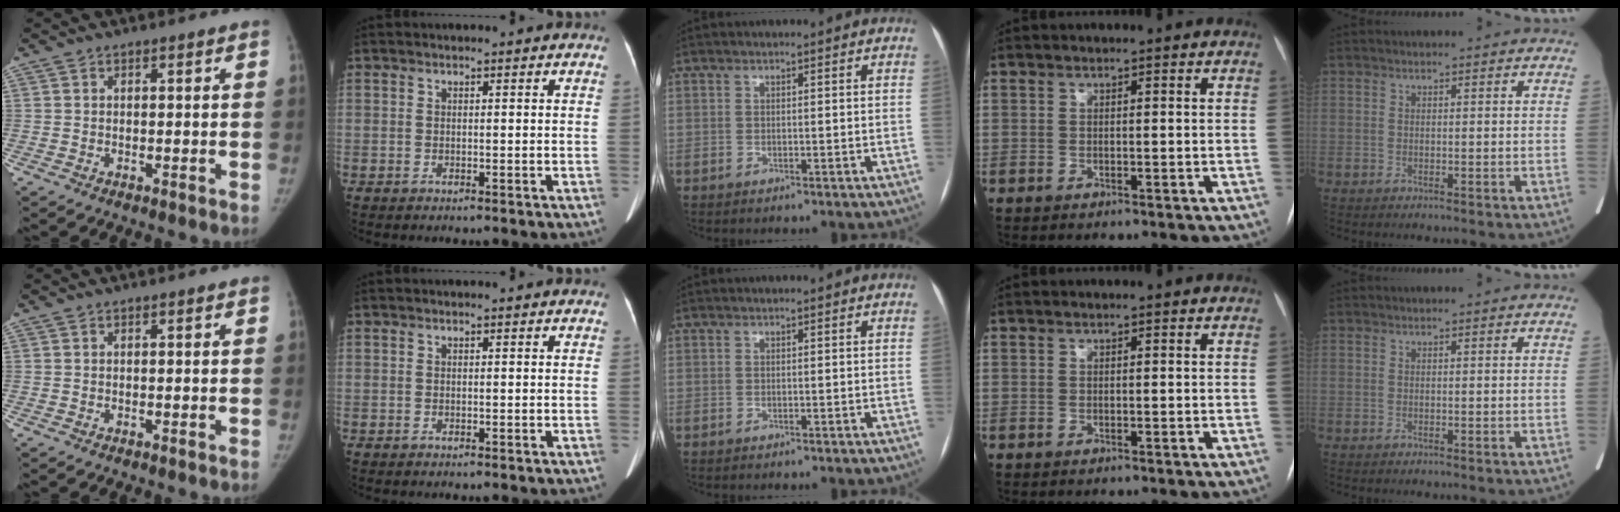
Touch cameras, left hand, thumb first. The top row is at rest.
{}